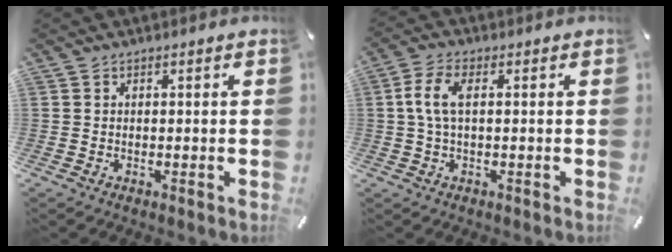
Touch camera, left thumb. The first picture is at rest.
{"total": 6.2, "force": [0.8, 2.9, 5.5], "torque": [-0.125, 0.003, 0.009]}